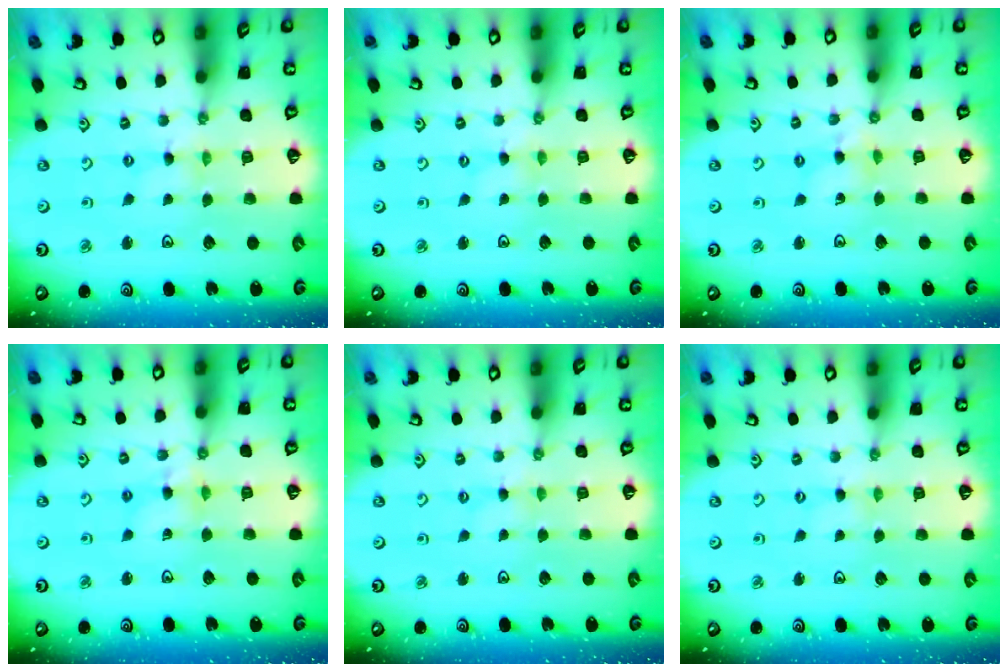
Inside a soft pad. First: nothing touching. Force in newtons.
{"total": 0.0}
{"total": 2.3, "press": 2.3, "slide": 0.2}
{"total": 5.6, "press": 5.6, "slide": 0.5}
{"total": 0.8, "press": 0.7, "slide": 0.2}
{"total": 0.0}